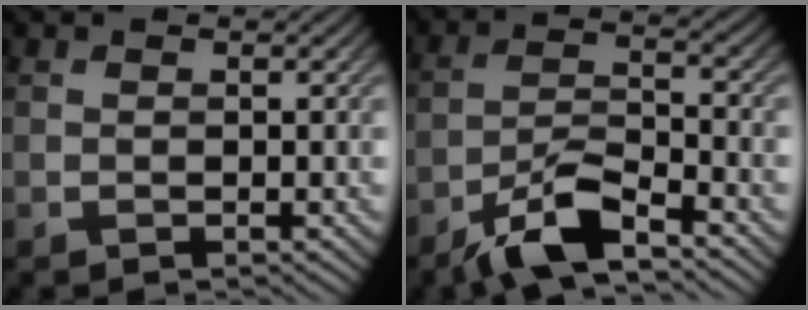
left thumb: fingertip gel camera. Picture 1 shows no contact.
{"total": 7.6, "force": [-5.4, 1.7, 5.0], "torque": [-0.096, 0.002, -0.109]}